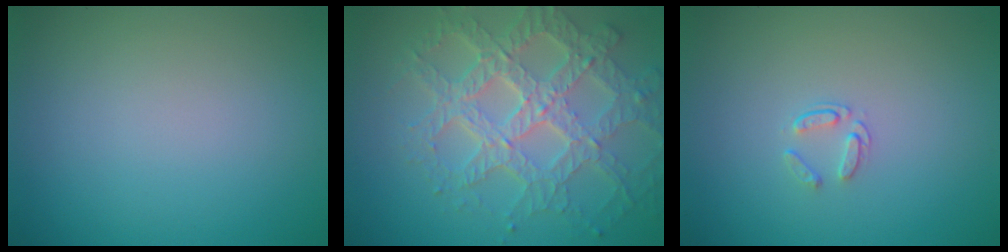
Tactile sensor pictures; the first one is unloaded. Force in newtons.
{"total": 7.8, "press": 5.7, "slide": 5.4}
{"total": 1.1, "press": 0.7, "slide": 0.9}